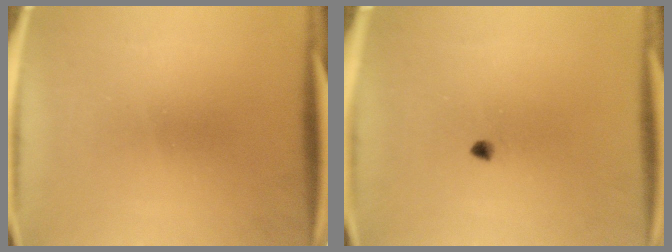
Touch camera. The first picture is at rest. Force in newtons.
{"total": 1.1}